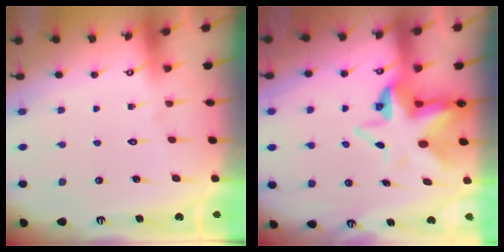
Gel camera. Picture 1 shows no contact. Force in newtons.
{"total": 9.5, "press": 9.3, "slide": 1.9}